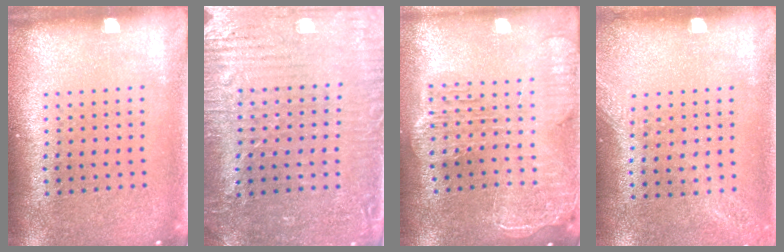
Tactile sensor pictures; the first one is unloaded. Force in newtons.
{"total": 3.7, "press": 3.3, "slide": 1.7}
{"total": 2.3, "press": 2.0, "slide": 1.1}
{"total": 1.4, "press": 1.3, "slide": 0.4}